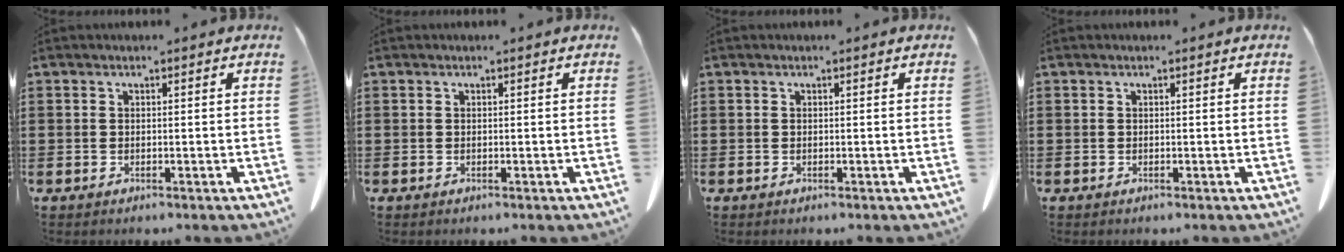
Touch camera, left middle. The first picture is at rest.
{"total": 0.0}
{"total": 0.0}
{"total": 0.0}